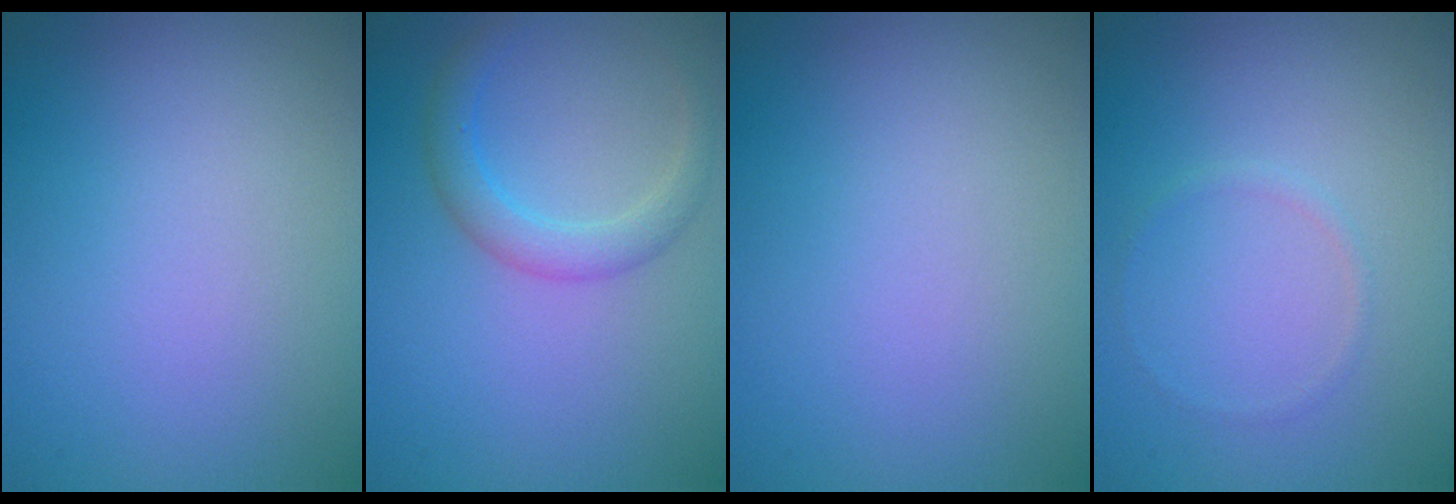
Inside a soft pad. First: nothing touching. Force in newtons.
{"total": 2.5, "press": 2.5, "slide": 0.1}
{"total": 0.0}
{"total": 0.6, "press": 0.6, "slide": 0.0}